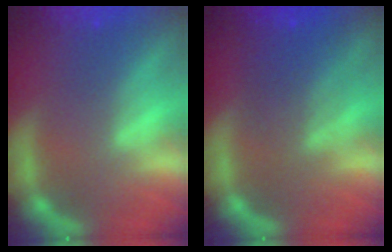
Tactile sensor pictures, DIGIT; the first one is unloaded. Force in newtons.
{"total": 5.0}